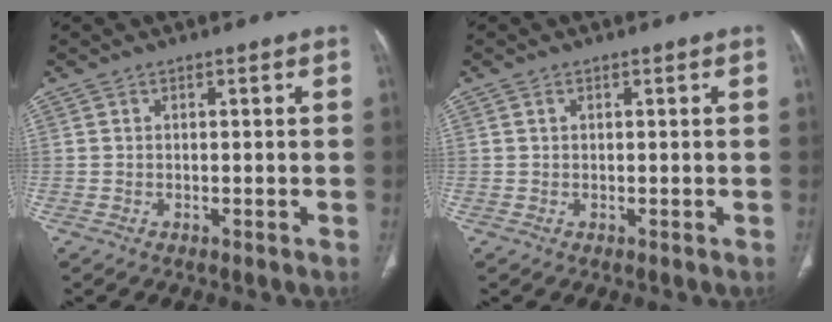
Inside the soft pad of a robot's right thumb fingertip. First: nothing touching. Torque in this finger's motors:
{"motor_torque": [0.01, -0.63, -0.03, 0.01, -0.03]}